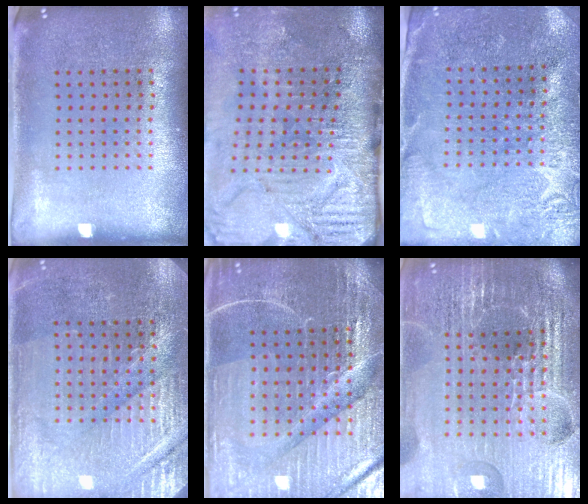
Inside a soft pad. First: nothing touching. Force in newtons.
{"total": 4.9, "press": 4.1, "slide": 2.8}
{"total": 2.8, "press": 2.8, "slide": 0.1}
{"total": 3.6, "press": 3.5, "slide": 0.8}
{"total": 5.2, "press": 4.9, "slide": 1.6}
{"total": 6.9, "press": 6.0, "slide": 3.5}